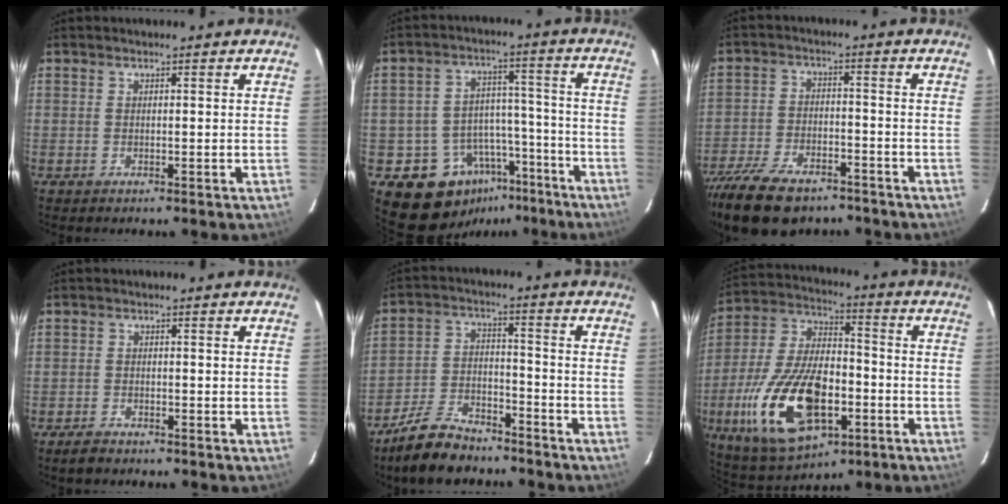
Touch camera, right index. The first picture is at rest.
{"total": 14.6, "force": [-9.9, 10.3, 3.2], "torque": [-0.070, 0.058, -0.124]}
{"total": 17.6, "force": [-13.2, 7.8, 8.5], "torque": [-0.198, -0.023, -0.221]}
{"total": 2.6, "force": [-2.3, 1.0, 0.7], "torque": [-0.027, 0.000, -0.042]}
{"total": 11.7, "force": [-9.5, 4.8, 4.9], "torque": [-0.118, 0.009, -0.164]}
{"total": 22.7, "force": [-7.7, 11.6, 18.0], "torque": [-0.380, -0.014, -0.121]}